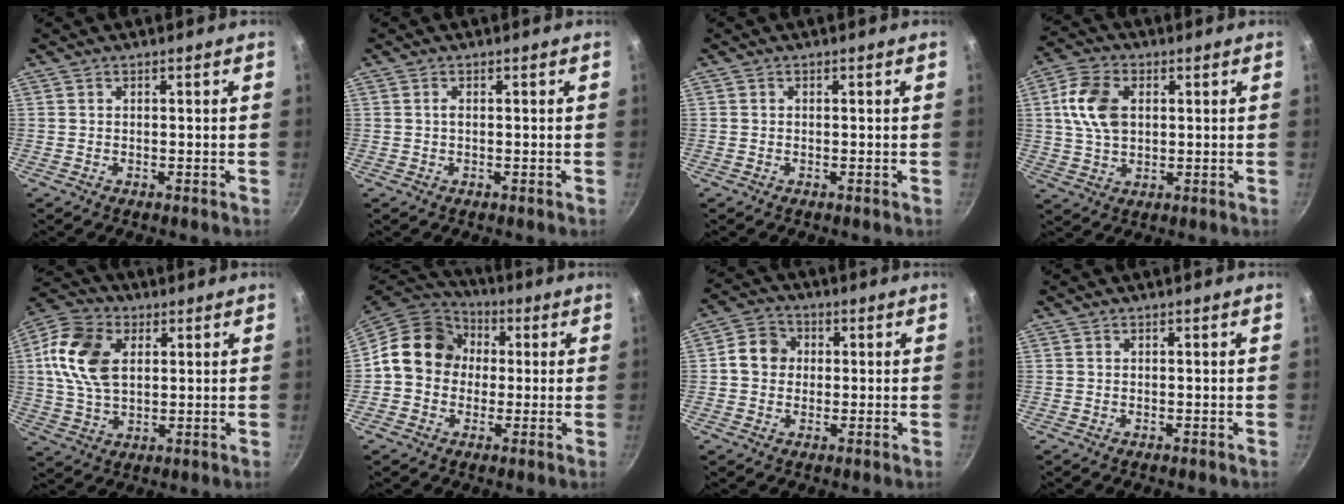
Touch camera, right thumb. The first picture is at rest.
{"total": 0.7, "force": [0.0, 0.3, 0.7], "torque": [-0.014, 0.002, 0.000]}
{"total": 0.0}
{"total": 10.2, "force": [1.9, 6.8, 7.4], "torque": [-0.131, 0.009, 0.031]}
{"total": 13.6, "force": [2.9, 9.0, 9.8], "torque": [-0.170, 0.003, 0.045]}
{"total": 13.9, "force": [1.2, 12.0, 7.0], "torque": [-0.082, 0.031, -0.001]}
{"total": 6.5, "force": [0.5, 5.8, 3.0], "torque": [-0.025, 0.012, -0.007]}
{"total": 0.0}